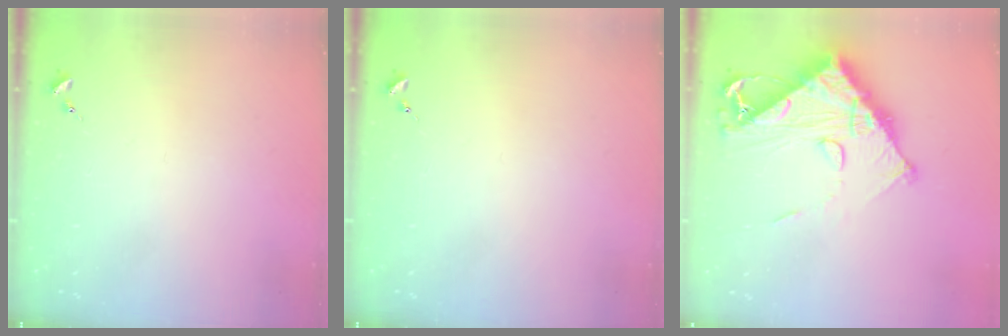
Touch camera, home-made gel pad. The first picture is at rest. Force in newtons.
{"total": 0.0}
{"total": 15.0, "press": 14.9, "slide": 1.4}